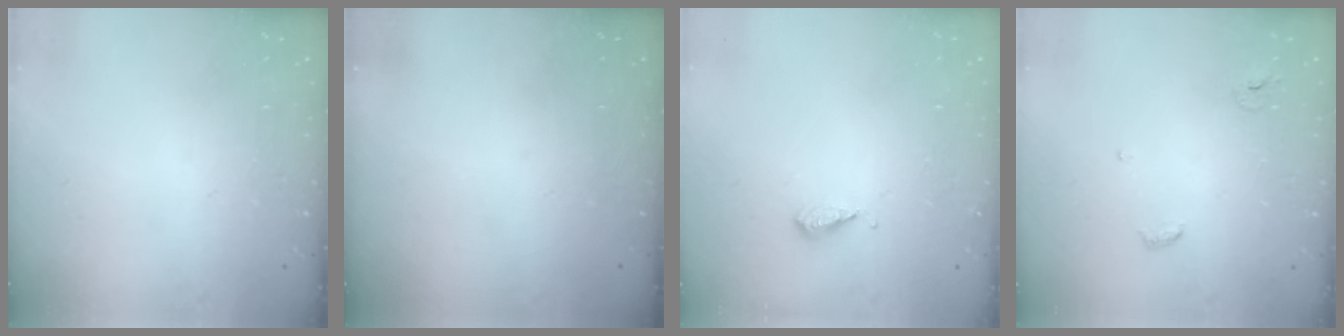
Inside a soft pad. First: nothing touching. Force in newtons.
{"total": 0.0}
{"total": 6.2, "press": 6.2, "slide": 0.8}
{"total": 3.7, "press": 3.7, "slide": 0.3}